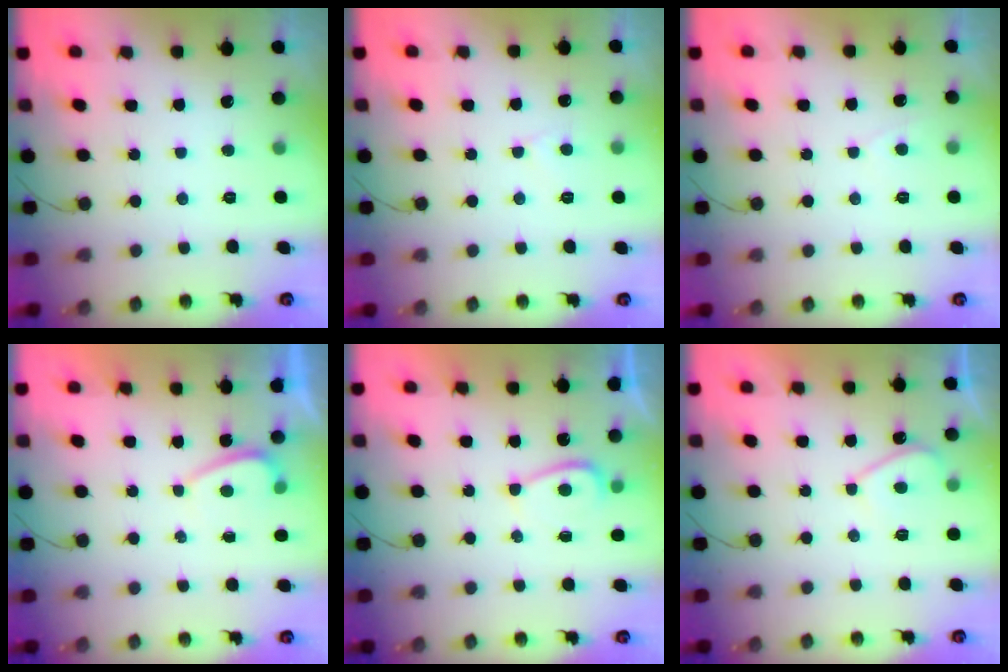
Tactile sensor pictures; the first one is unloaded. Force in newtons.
{"total": 2.7, "press": 2.7, "slide": 0.2}
{"total": 2.1, "press": 2.1, "slide": 0.3}
{"total": 1.1, "press": 0.9, "slide": 0.6}
{"total": 3.9, "press": 3.8, "slide": 0.5}
{"total": 3.6, "press": 3.6, "slide": 0.7}